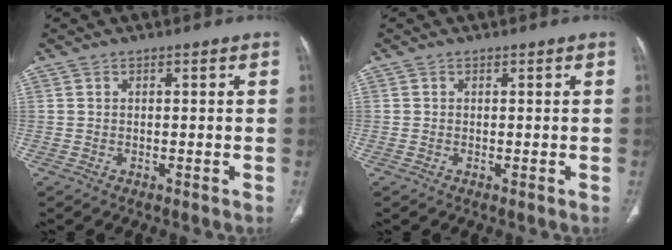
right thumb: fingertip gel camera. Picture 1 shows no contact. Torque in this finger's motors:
{"motor_torque": [0.15, 0.17, 0.05, 0.11, 0.01]}